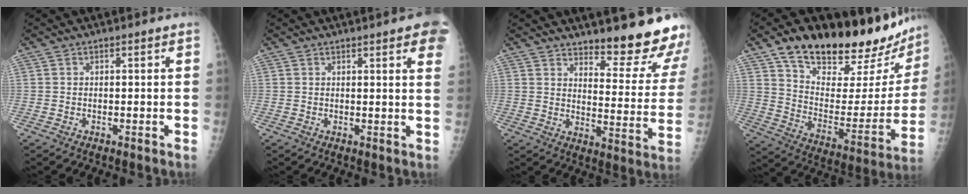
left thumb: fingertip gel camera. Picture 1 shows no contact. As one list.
[{"total": 8.4, "force": [4.9, 1.5, 6.7], "torque": [-0.061, -0.005, 0.047]}, {"total": 16.8, "force": [14.8, 3.2, 7.2], "torque": [-0.053, -0.141, 0.188]}, {"total": 29.3, "force": [21.7, 10.8, 16.5], "torque": [-0.214, -0.078, 0.321]}]